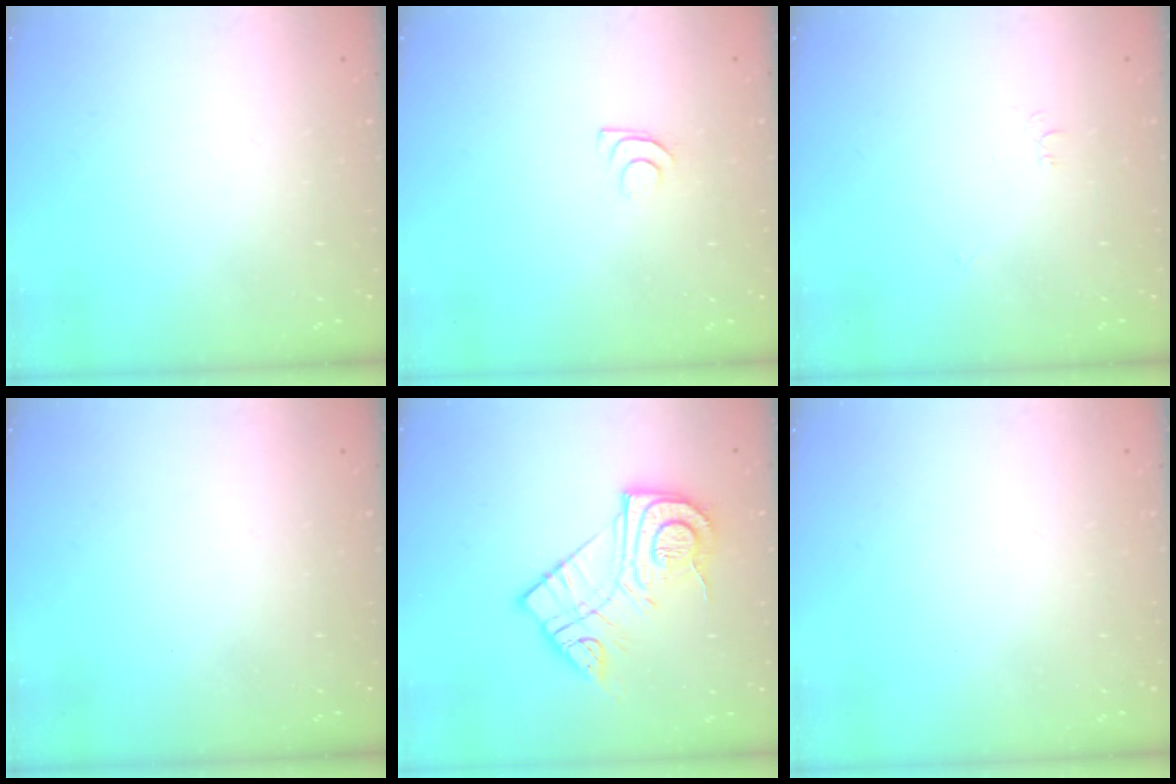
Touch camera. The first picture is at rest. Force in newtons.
{"total": 4.2, "press": 4.2, "slide": 0.5}
{"total": 4.3, "press": 4.3, "slide": 0.6}
{"total": 0.0}
{"total": 16.1, "press": 16.1, "slide": 1.5}
{"total": 1.8, "press": 1.8, "slide": 0.4}